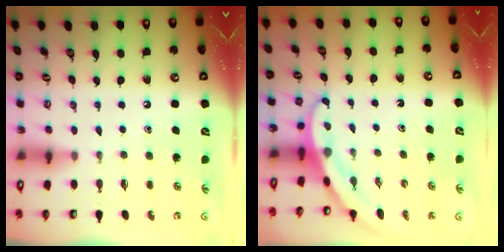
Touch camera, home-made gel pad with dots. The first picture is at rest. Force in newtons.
{"total": 3.3, "press": 3.3, "slide": 0.1}